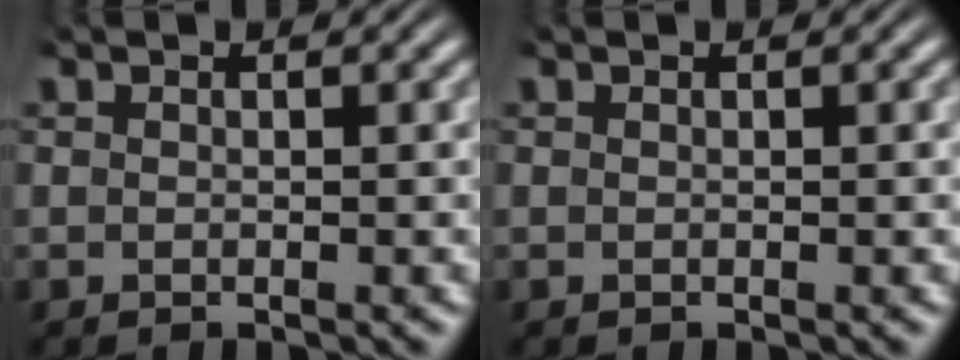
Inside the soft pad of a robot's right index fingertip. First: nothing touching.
{"total": 0.0}